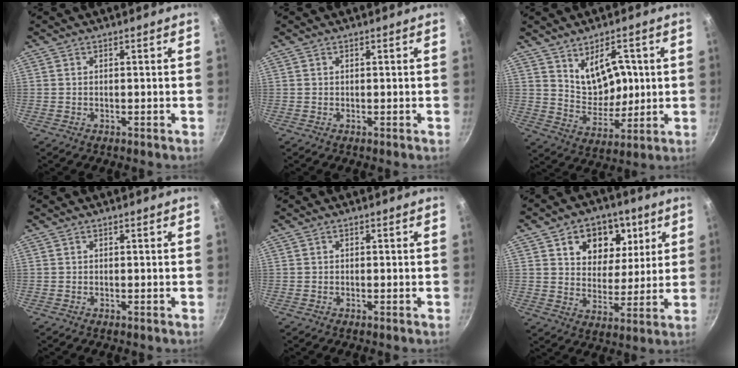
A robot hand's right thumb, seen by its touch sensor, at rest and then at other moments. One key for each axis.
{"total": 0.0}
{"total": 9.9, "fx": 2.9, "fy": 6.3, "fz": 7.1, "tx": -0.077, "ty": -0.020, "tz": 0.062}
{"total": 0.0}
{"total": 0.0}
{"total": 13.4, "fx": 5.7, "fy": 9.7, "fz": 7.2, "tx": -0.055, "ty": -0.013, "tz": 0.089}